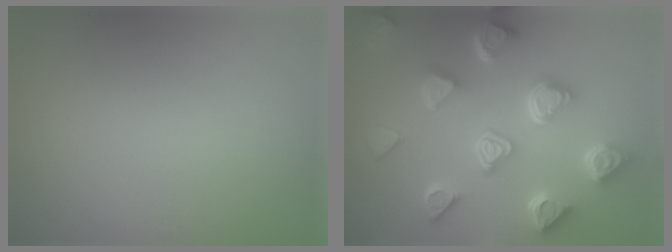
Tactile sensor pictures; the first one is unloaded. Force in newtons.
{"total": 7.0, "press": 5.6, "slide": 4.1}